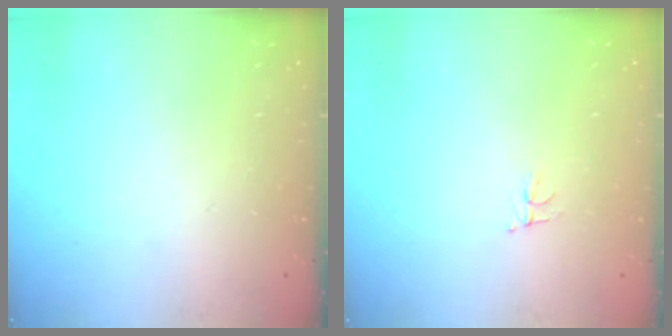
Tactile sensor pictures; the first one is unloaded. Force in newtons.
{"total": 2.8, "press": 2.8, "slide": 0.2}